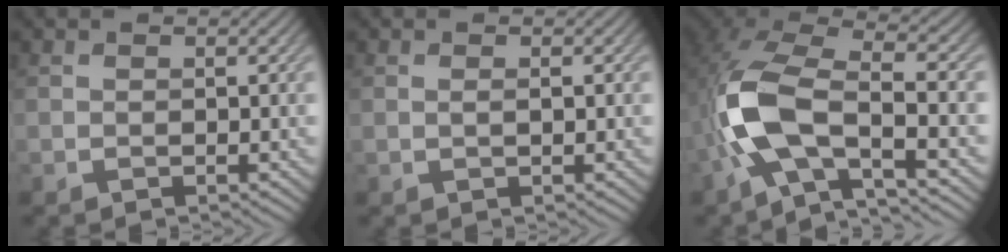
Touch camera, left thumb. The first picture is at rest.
{"total": 0.8, "force": [0.1, 0.1, 0.8], "torque": [-0.013, 0.001, 0.002]}
{"total": 12.8, "force": [-3.8, 5.5, 10.9], "torque": [-0.238, -0.012, -0.083]}